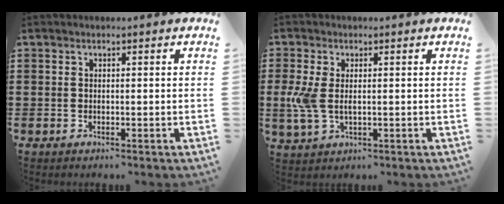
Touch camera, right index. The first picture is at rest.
{"total": 4.7, "force": [0.0, 2.3, 4.0], "torque": [-0.106, -0.003, -0.007]}